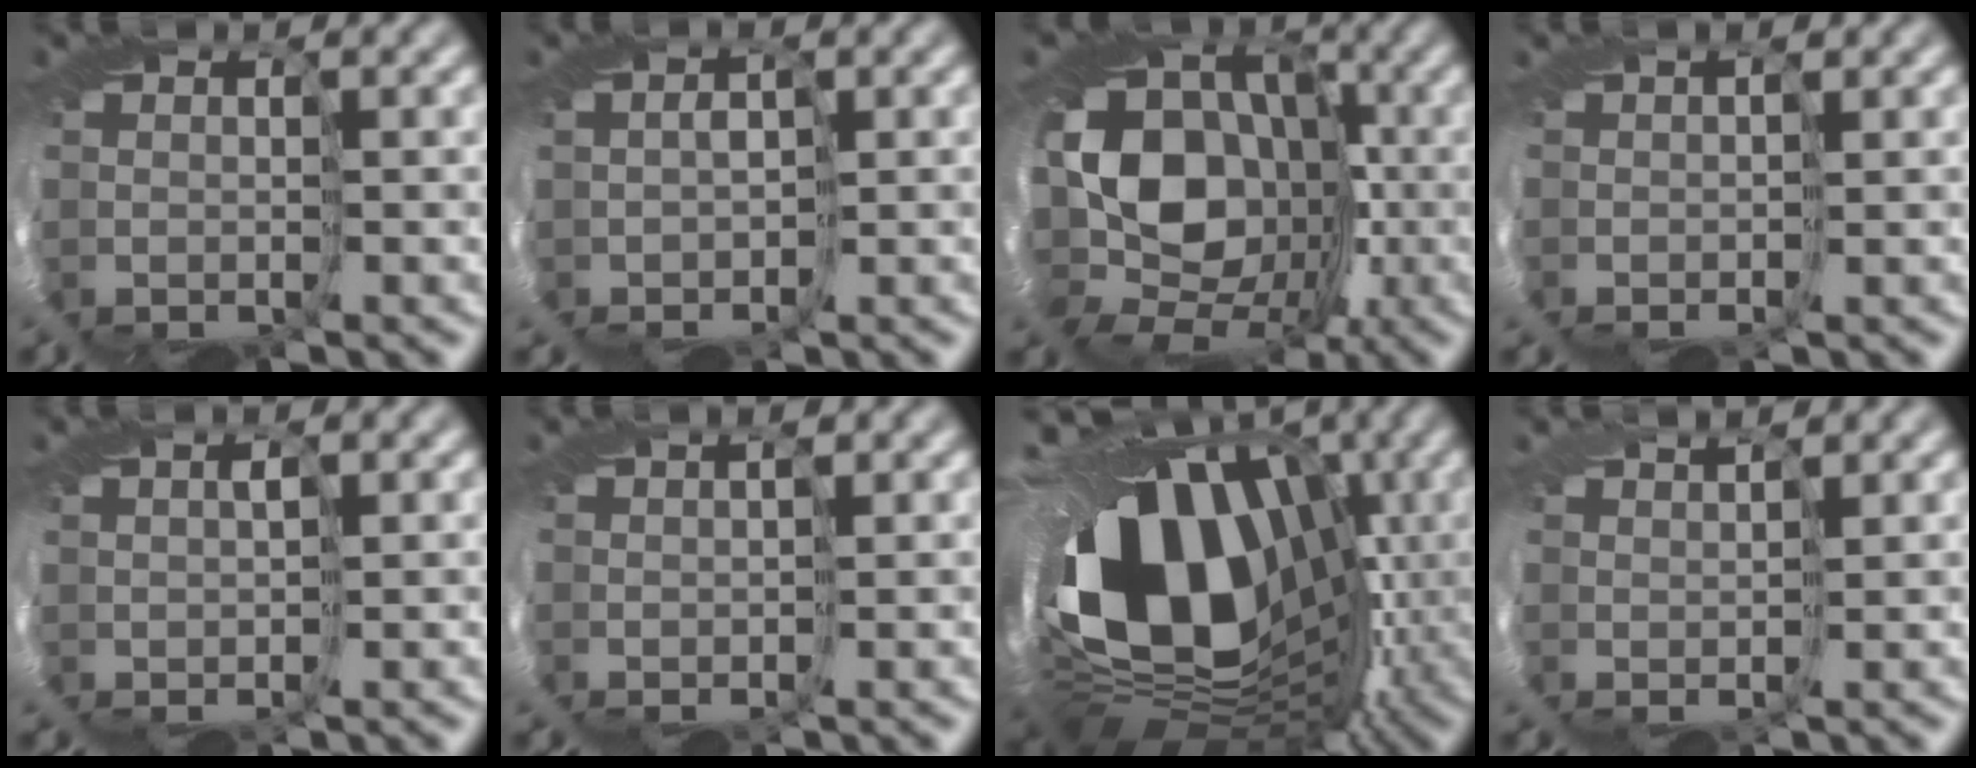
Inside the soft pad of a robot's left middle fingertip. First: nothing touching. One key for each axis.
{"total": 0.7, "fx": 0.2, "fy": 0.5, "fz": 0.4, "tx": 0.009, "ty": 0.012, "tz": -0.019}
{"total": 14.9, "fx": -2.0, "fy": 12.4, "fz": 8.1, "tx": -0.104, "ty": 0.006, "tz": -0.088}
{"total": 0.7, "fx": 0.6, "fy": -0.3, "fz": -0.2, "tx": 0.014, "ty": 0.006, "tz": -0.005}
{"total": 1.7, "fx": 0.5, "fy": -1.4, "fz": -0.7, "tx": 0.022, "ty": 0.011, "tz": 0.002}
{"total": 1.3, "fx": 0.5, "fy": -1.1, "fz": -0.3, "tx": 0.019, "ty": 0.012, "tz": -0.003}
{"total": 17.0, "fx": -0.1, "fy": 11.9, "fz": 12.2, "tx": -0.202, "ty": -0.027, "tz": -0.024}
{"total": 3.4, "fx": 2.5, "fy": -2.1, "fz": -1.0, "tx": 0.019, "ty": 0.023, "tz": 0.010}